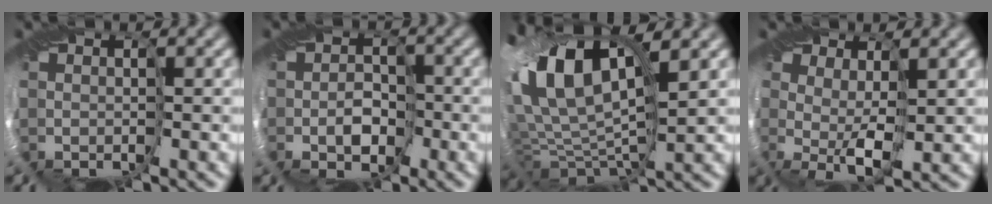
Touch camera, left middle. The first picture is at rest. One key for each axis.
{"total": 2.3, "fx": -1.4, "fy": 1.6, "fz": 0.8, "tx": 0.006, "ty": 0.001, "tz": -0.026}
{"total": 13.1, "fx": 3.9, "fy": 6.4, "fz": 10.8, "tx": -0.231, "ty": 0.014, "tz": 0.072}
{"total": 1.8, "fx": 1.0, "fy": -0.6, "fz": 1.4, "tx": -0.030, "ty": -0.003, "tz": 0.020}